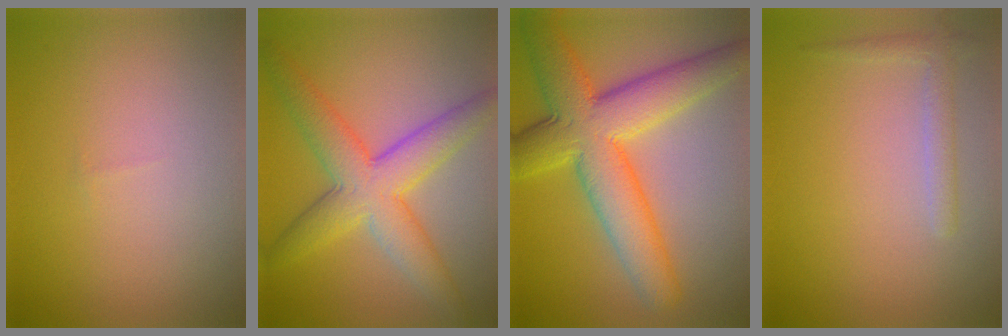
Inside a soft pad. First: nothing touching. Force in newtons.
{"total": 6.7, "press": 6.7, "slide": 0.2}
{"total": 9.5, "press": 9.5, "slide": 0.1}
{"total": 1.5, "press": 1.5, "slide": 0.1}